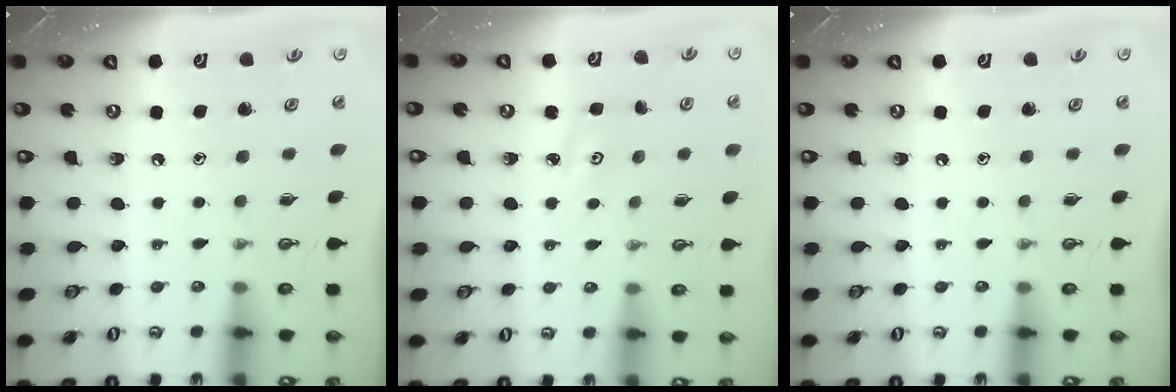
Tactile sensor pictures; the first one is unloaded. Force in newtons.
{"total": 2.9, "press": 2.9, "slide": 0.5}
{"total": 0.0}